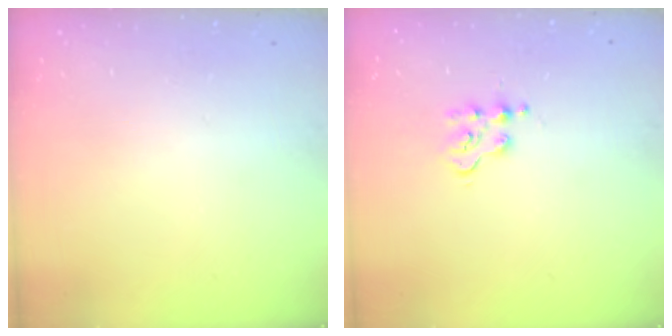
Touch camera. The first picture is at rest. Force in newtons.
{"total": 3.3, "press": 3.3, "slide": 0.5}